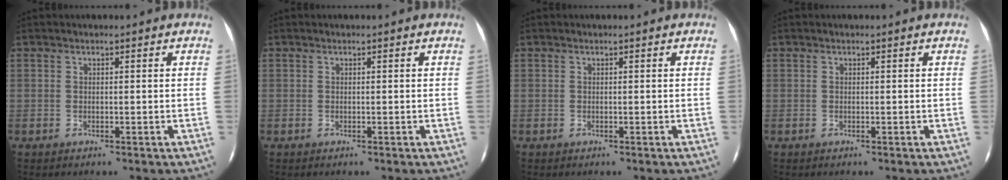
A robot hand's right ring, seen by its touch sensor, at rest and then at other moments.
{"total": 0.0}
{"total": 0.0}
{"total": 0.0}